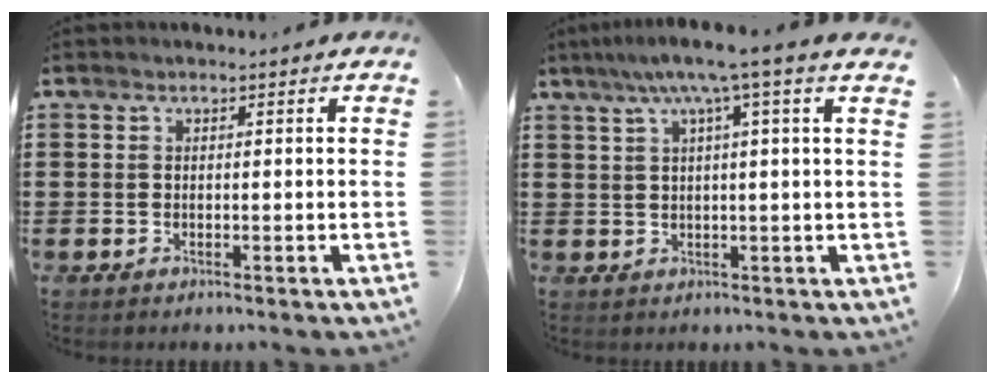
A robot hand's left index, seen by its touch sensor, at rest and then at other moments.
{"total": 5.7, "force": [3.0, -0.8, 4.8], "torque": [-0.101, -0.001, 0.047]}